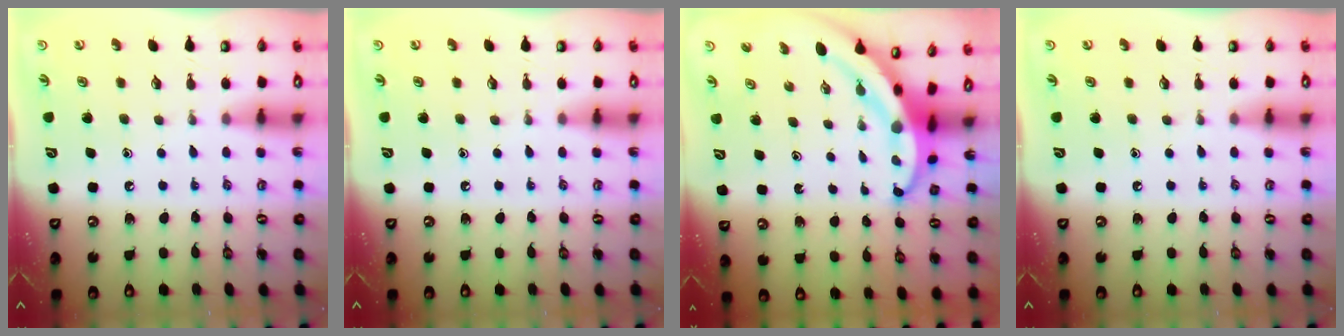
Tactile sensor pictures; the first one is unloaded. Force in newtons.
{"total": 0.0}
{"total": 4.5, "press": 4.5, "slide": 0.5}
{"total": 0.0}